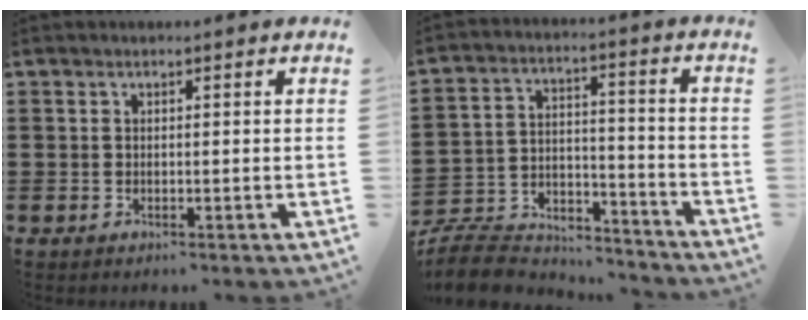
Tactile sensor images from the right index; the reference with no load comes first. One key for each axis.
{"total": 8.7, "fx": -8.2, "fy": 2.3, "fz": 1.8, "tx": -0.042, "ty": 0.019, "tz": -0.163}